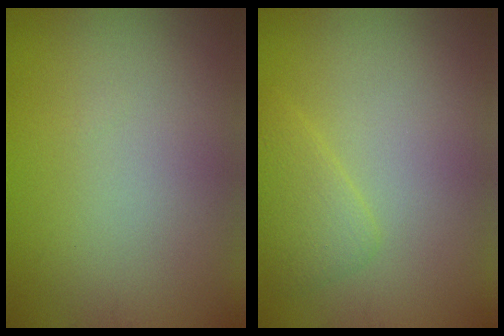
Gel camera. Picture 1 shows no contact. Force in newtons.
{"total": 2.0, "press": 2.0, "slide": 0.2}